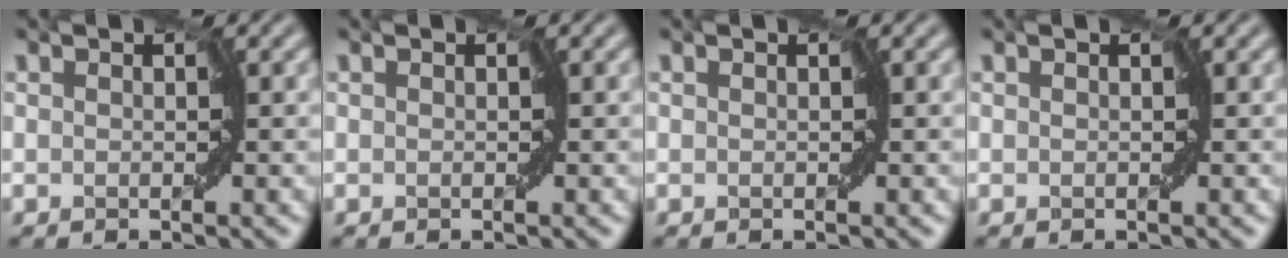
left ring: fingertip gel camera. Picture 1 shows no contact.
{"total": 0.0}
{"total": 0.0}
{"total": 0.0}